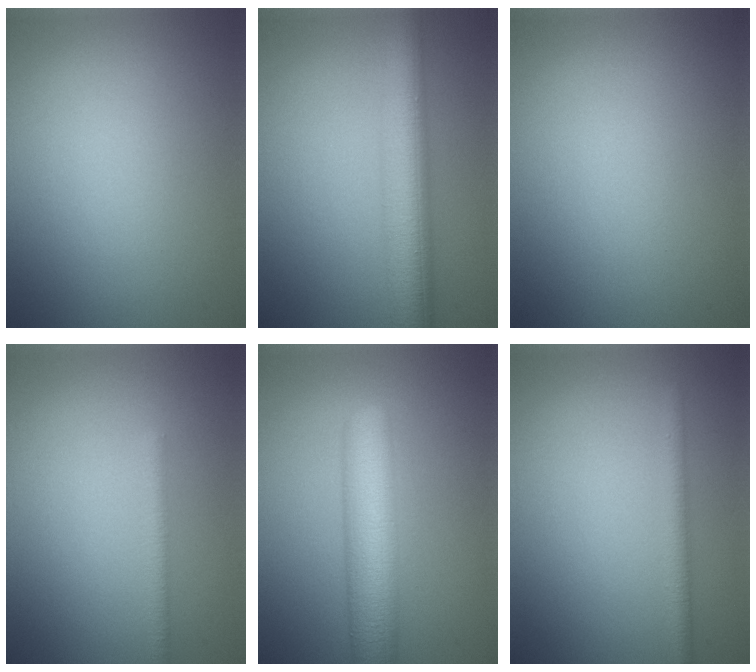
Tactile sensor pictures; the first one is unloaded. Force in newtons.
{"total": 6.7, "press": 6.7, "slide": 0.1}
{"total": 0.0}
{"total": 1.6, "press": 1.6, "slide": 0.0}
{"total": 7.4, "press": 7.4, "slide": 0.2}
{"total": 1.8, "press": 1.8, "slide": 0.0}